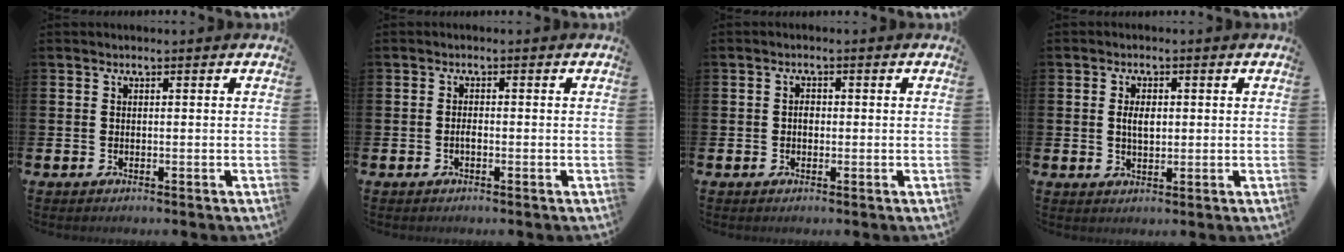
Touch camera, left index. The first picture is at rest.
{"total": 0.9, "force": [-0.4, 0.3, 0.8], "torque": [-0.013, -0.001, -0.008]}
{"total": 1.4, "force": [-0.1, 1.0, 0.9], "torque": [-0.007, 0.003, -0.006]}
{"total": 2.7, "force": [0.5, 1.6, 2.2], "torque": [-0.026, 0.000, 0.003]}